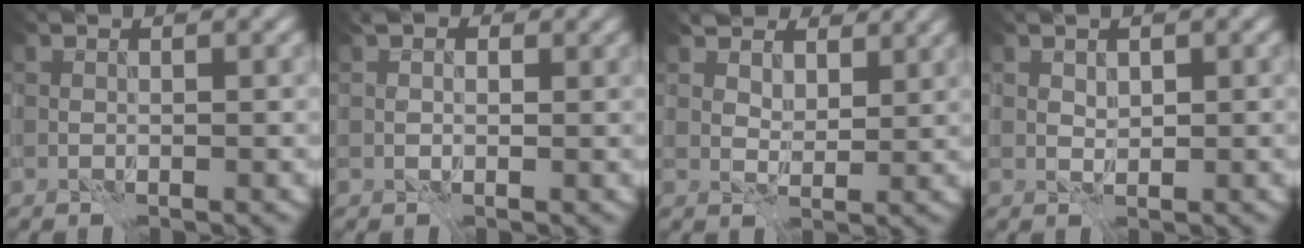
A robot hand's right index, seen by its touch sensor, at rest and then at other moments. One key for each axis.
{"total": 1.3, "fx": 0.5, "fy": 1.0, "fz": 0.6, "tx": -0.006, "ty": 0.005, "tz": -0.006}
{"total": 6.0, "fx": 4.5, "fy": 3.2, "fz": 2.1, "tx": -0.058, "ty": -0.004, "tz": 0.074}
{"total": 0.9, "fx": 0.7, "fy": 0.5, "fz": 0.3, "tx": -0.007, "ty": 0.000, "tz": 0.012}